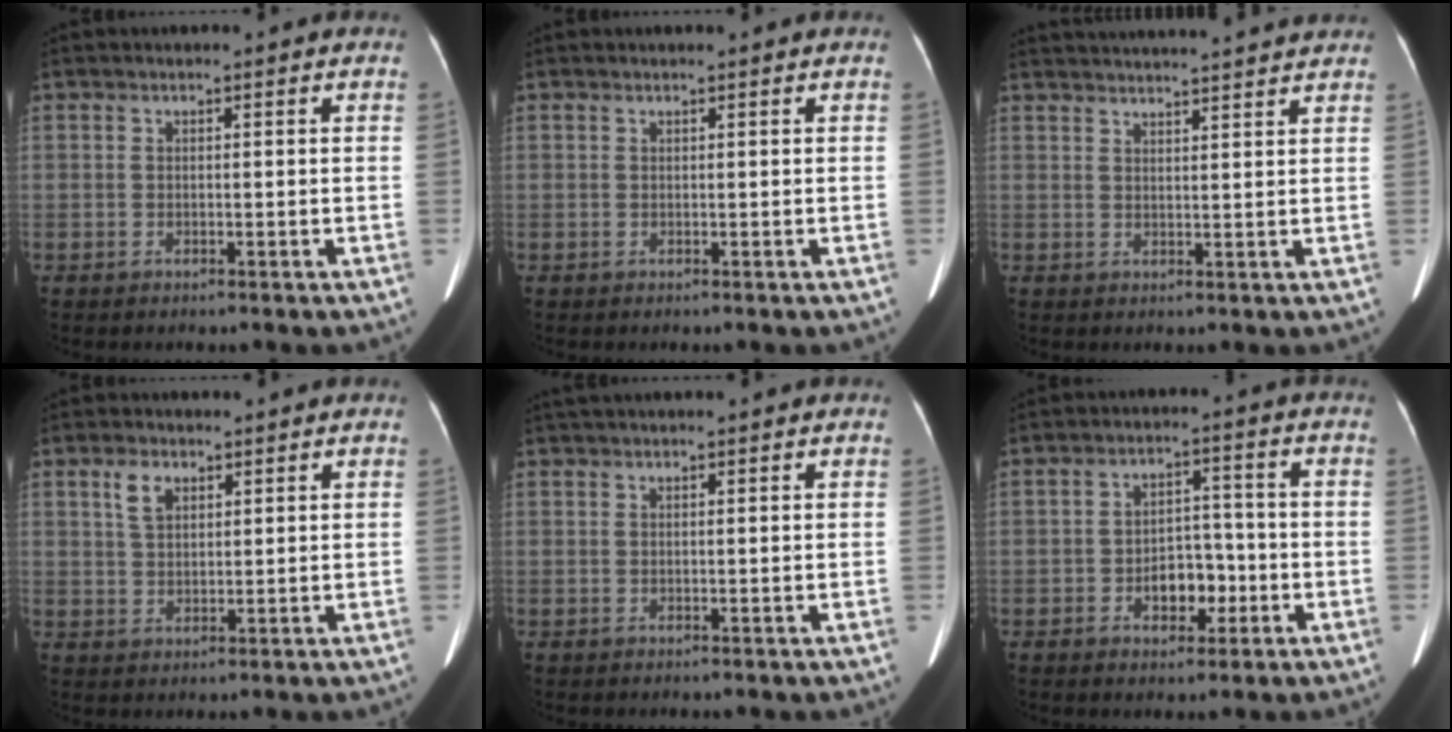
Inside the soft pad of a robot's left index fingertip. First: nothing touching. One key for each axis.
{"total": 1.0, "fx": 1.0, "fy": 0.1, "fz": 0.3, "tx": -0.007, "ty": 0.006, "tz": 0.013}
{"total": 16.0, "fx": 15.2, "fy": 0.1, "fz": 5.1, "tx": -0.081, "ty": 0.005, "tz": 0.203}
{"total": 3.0, "fx": 1.5, "fy": 1.6, "fz": 2.0, "tx": -0.042, "ty": 0.002, "tz": 0.040}
{"total": 5.1, "fx": 4.4, "fy": 0.3, "fz": 2.7, "tx": -0.039, "ty": 0.027, "tz": 0.062}
{"total": 5.4, "fx": -2.4, "fy": 3.2, "fz": 3.6, "tx": -0.052, "ty": 0.006, "tz": -0.033}